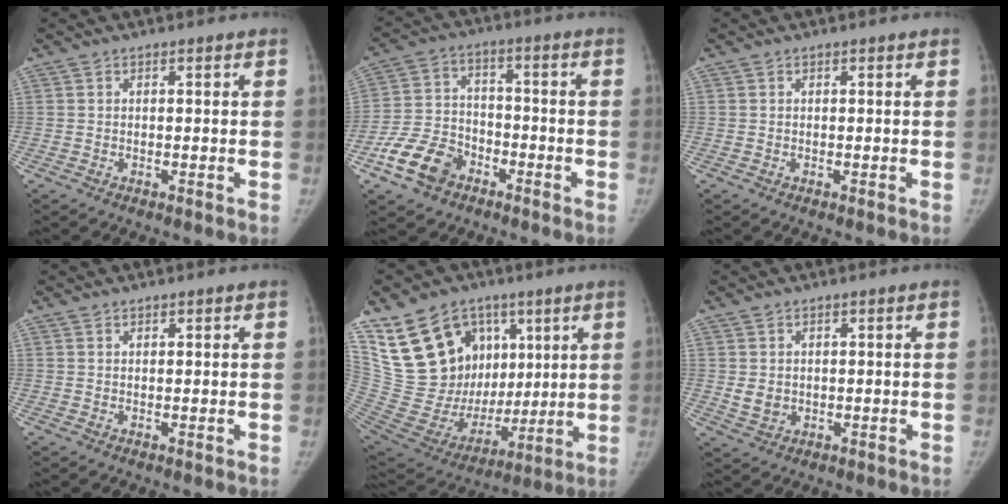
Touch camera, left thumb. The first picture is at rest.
{"total": 10.6, "force": [-6.0, 7.3, 4.7], "torque": [-0.079, 0.033, -0.115]}
{"total": 0.0}
{"total": 0.6, "force": [0.5, 0.2, 0.2], "torque": [-0.002, -0.003, 0.009]}
{"total": 24.4, "force": [10.7, 17.2, 13.6], "torque": [-0.212, -0.014, 0.211]}
{"total": 3.0, "force": [0.4, 2.5, 1.6], "torque": [-0.020, -0.008, 0.018]}